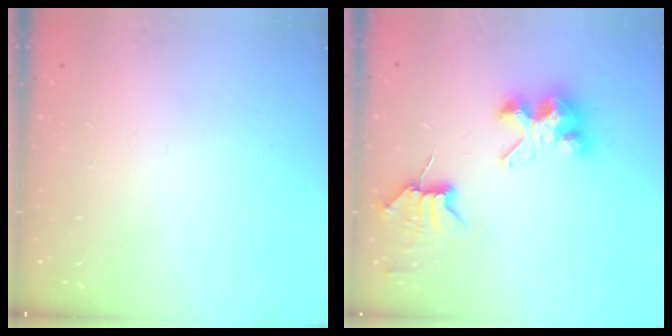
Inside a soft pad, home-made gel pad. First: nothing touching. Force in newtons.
{"total": 7.4, "press": 7.3, "slide": 0.6}